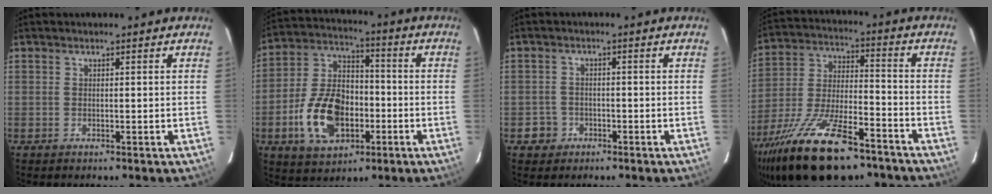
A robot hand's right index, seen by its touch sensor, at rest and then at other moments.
{"total": 15.7, "force": [-5.1, 10.0, 10.9], "torque": [-0.232, 0.017, -0.078]}
{"total": 3.4, "force": [-1.5, 3.0, 0.1], "torque": [-0.005, 0.017, -0.024]}
{"total": 24.3, "force": [-16.3, 8.8, 15.7], "torque": [-0.308, -0.040, -0.269]}